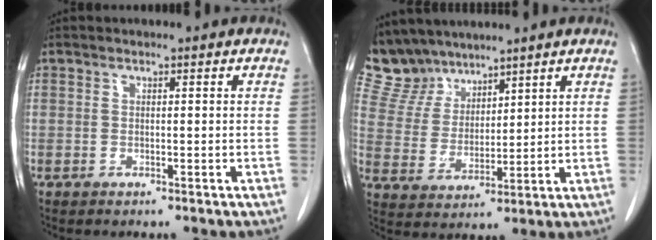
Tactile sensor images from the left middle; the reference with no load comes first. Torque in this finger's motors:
{"motor_torque": [0.02, -0.09, -0.08, -0.07]}